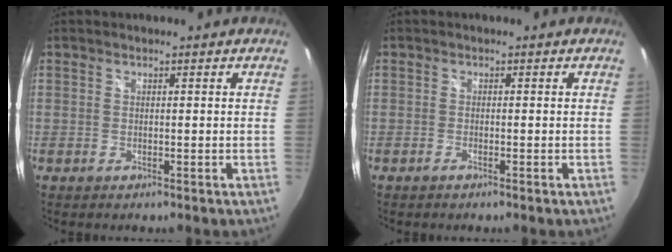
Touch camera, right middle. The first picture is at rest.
{"total": 0.9, "force": [-0.6, -0.2, 0.6], "torque": [-0.010, -0.001, -0.014]}